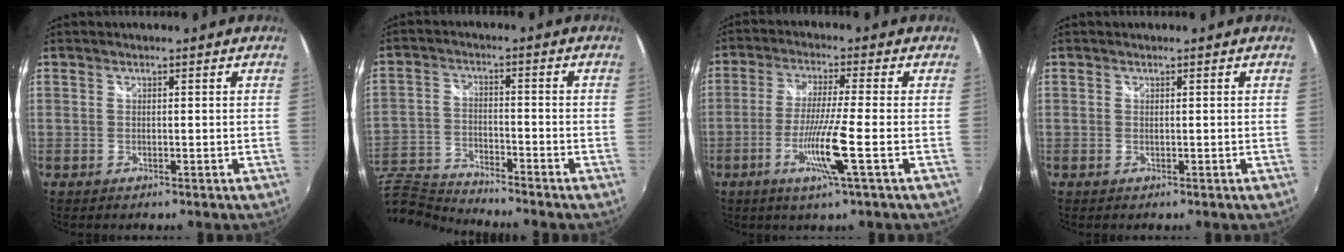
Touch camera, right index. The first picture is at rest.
{"total": 11.0, "force": [-10.6, 2.0, 2.5], "torque": [-0.078, -0.006, -0.206]}
{"total": 8.8, "force": [-3.2, -1.3, 8.1], "torque": [-0.168, -0.015, -0.062]}
{"total": 0.0}